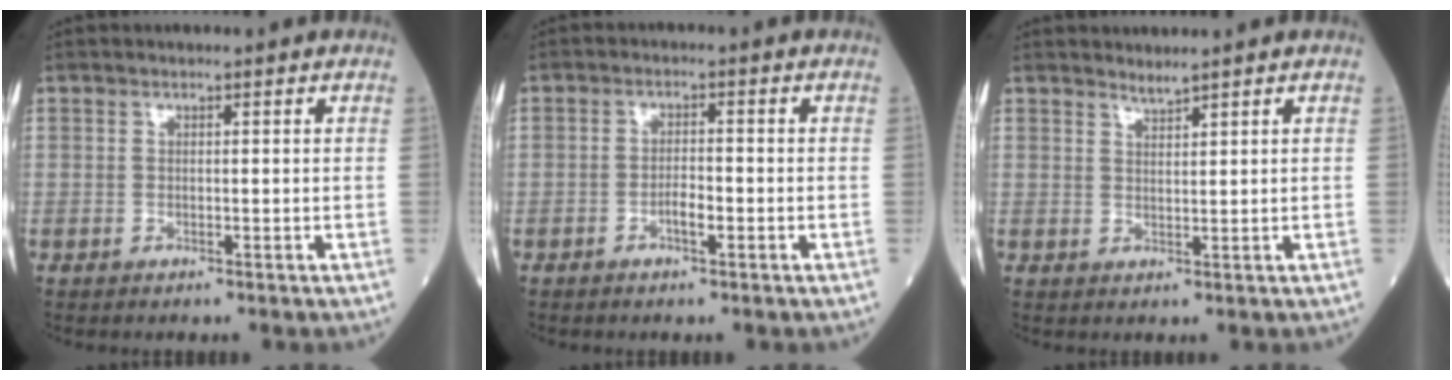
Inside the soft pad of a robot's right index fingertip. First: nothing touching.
{"total": 2.5, "force": [-1.2, 0.5, 2.2], "torque": [-0.035, 0.002, -0.022]}
{"total": 1.4, "force": [1.4, -0.3, 0.2], "torque": [-0.005, -0.007, 0.027]}